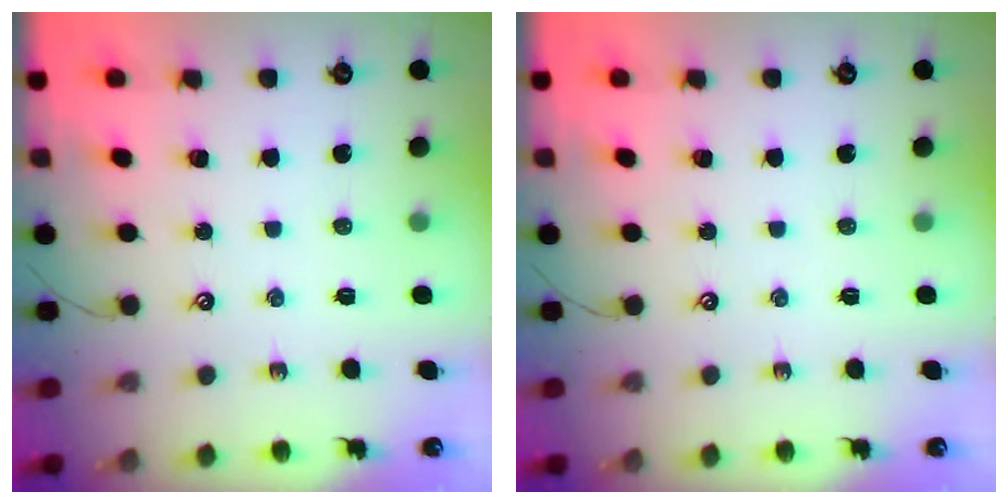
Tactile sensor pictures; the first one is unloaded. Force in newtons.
{"total": 0.0}